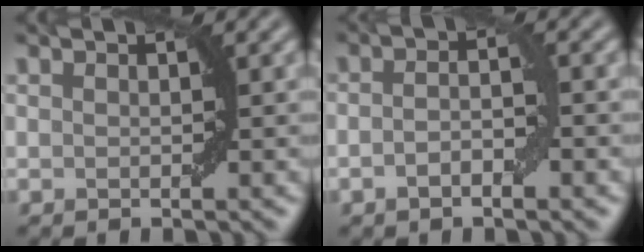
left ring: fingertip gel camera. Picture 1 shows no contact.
{"total": 2.6, "force": [-0.8, 0.8, 2.4], "torque": [-0.044, 0.001, -0.018]}